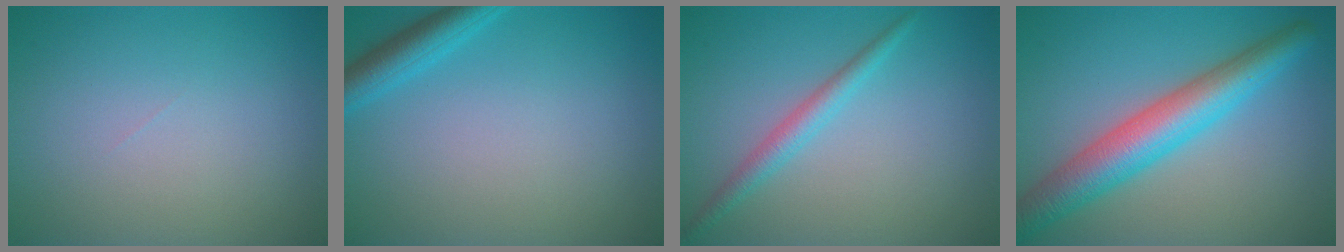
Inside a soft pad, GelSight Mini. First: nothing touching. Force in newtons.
{"total": 2.8, "press": 2.8, "slide": 0.2}
{"total": 2.1, "press": 2.1, "slide": 0.1}
{"total": 6.6, "press": 6.6, "slide": 0.0}